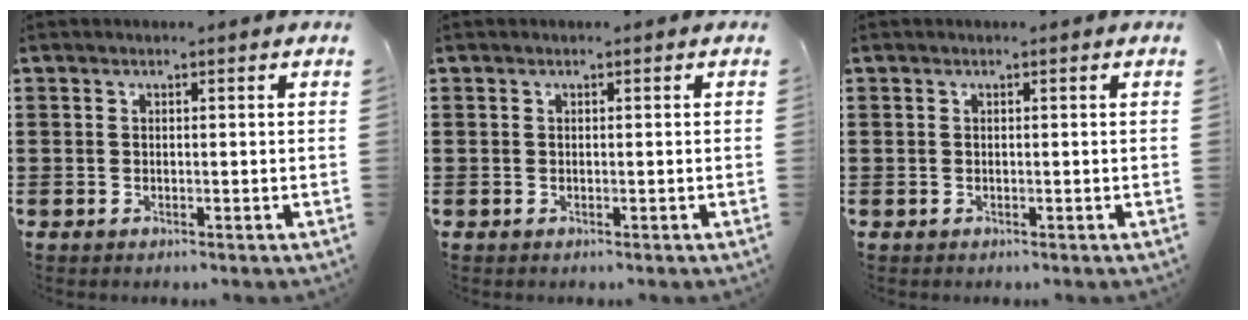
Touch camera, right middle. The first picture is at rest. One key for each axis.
{"total": 0.0}
{"total": 0.0}